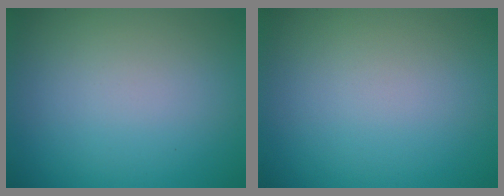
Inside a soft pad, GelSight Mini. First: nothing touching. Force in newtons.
{"total": 0.0}